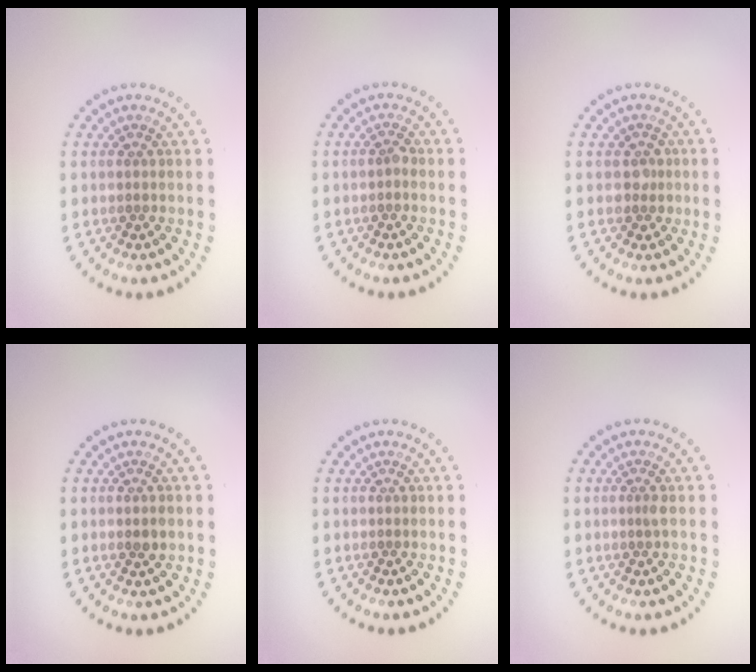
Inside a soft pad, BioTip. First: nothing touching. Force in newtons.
{"total": 0.6, "press": 0.5, "slide": 0.3}
{"total": 1.3, "press": 1.1, "slide": 0.7}
{"total": 1.1, "press": 1.1, "slide": 0.2}
{"total": 0.0}
{"total": 0.7, "press": 0.4, "slide": 0.5}